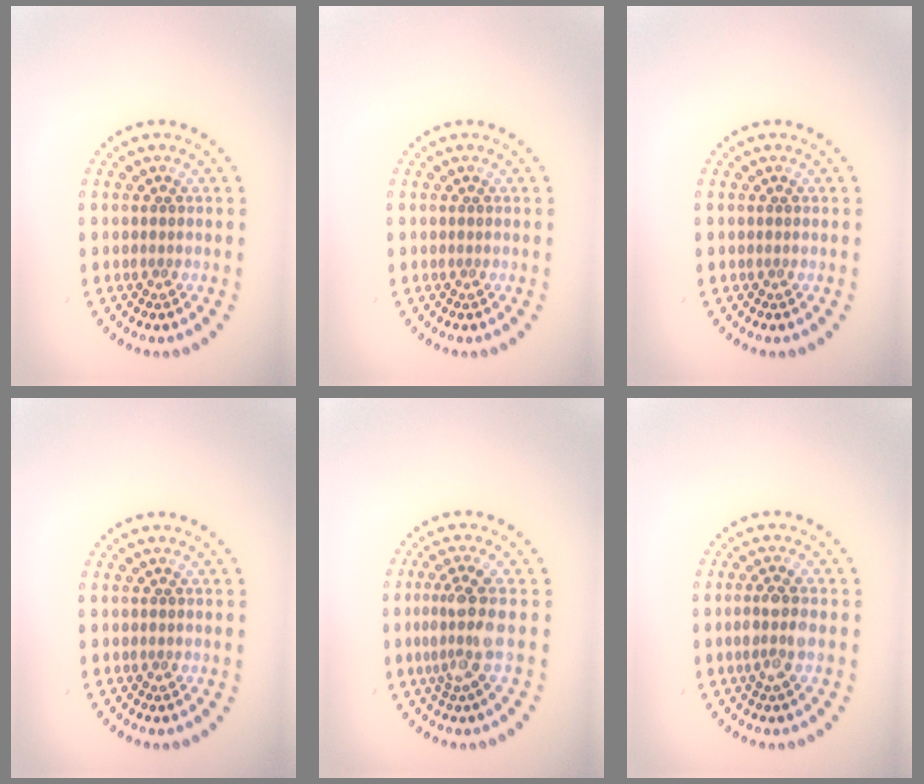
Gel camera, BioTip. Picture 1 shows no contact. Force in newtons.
{"total": 0.0}
{"total": 0.0}
{"total": 0.0}
{"total": 3.3, "press": 2.5, "slide": 2.1}
{"total": 2.2, "press": 2.0, "slide": 1.0}